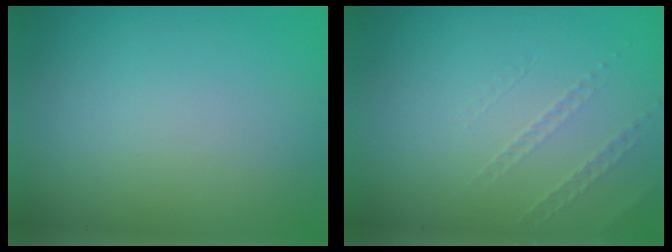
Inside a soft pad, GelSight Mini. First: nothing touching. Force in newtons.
{"total": 1.0, "press": 0.4, "slide": 0.9}